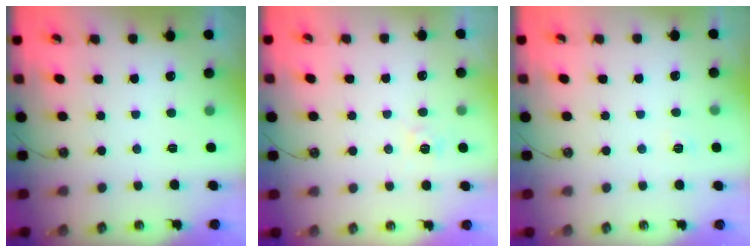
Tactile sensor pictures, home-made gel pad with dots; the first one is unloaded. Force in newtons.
{"total": 4.1, "press": 4.1, "slide": 0.5}
{"total": 2.6, "press": 2.6, "slide": 0.2}